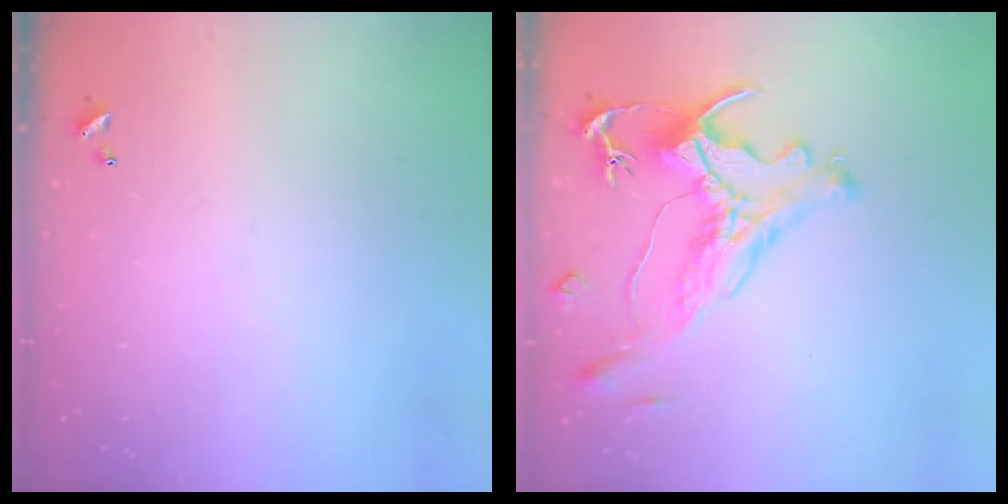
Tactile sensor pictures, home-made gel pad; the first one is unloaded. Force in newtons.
{"total": 1.9, "press": 1.4, "slide": 1.2}